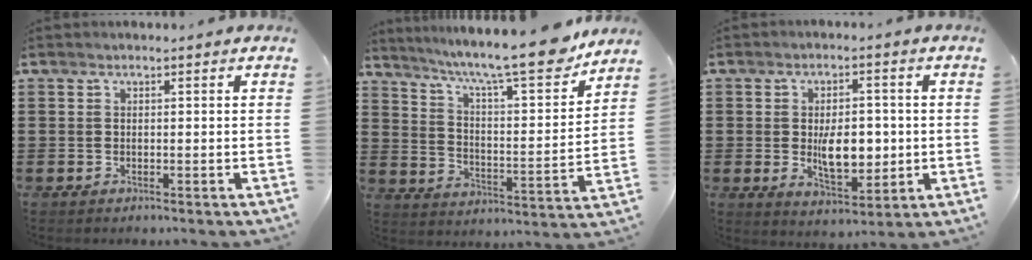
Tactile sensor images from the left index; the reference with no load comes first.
{"total": 11.3, "force": [9.5, 0.9, 6.0], "torque": [-0.126, -0.063, 0.152]}
{"total": 7.9, "force": [-0.4, 4.0, 6.8], "torque": [-0.107, -0.001, -0.012]}